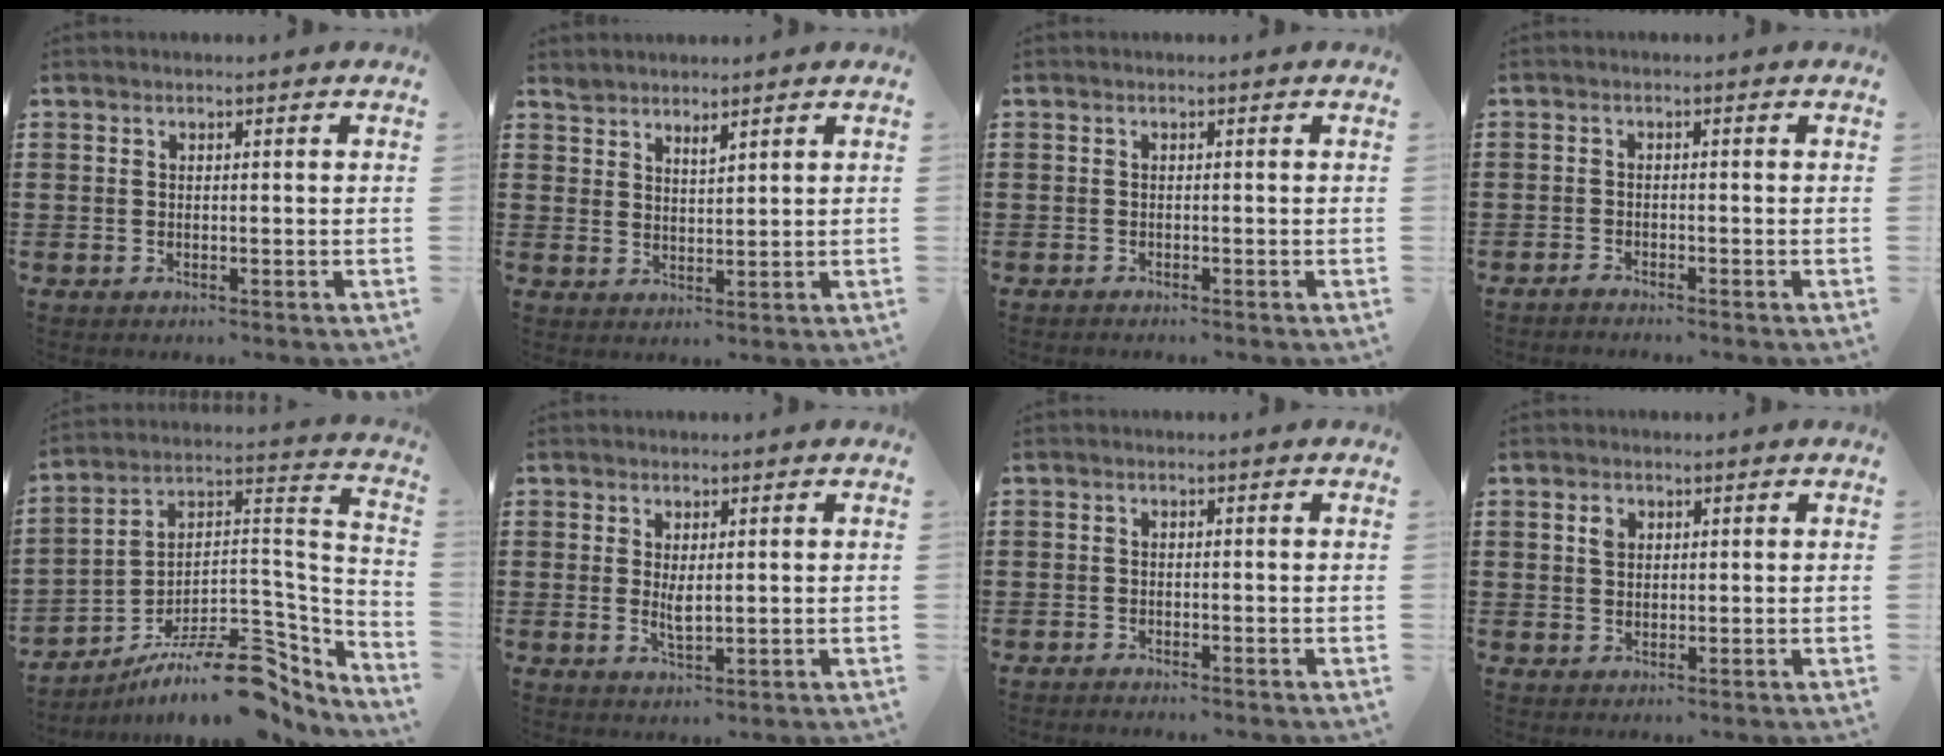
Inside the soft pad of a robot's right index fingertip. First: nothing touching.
{"total": 1.9, "force": [1.9, 0.3, 0.2], "torque": [-0.008, 0.001, 0.035]}
{"total": 0.5, "force": [-0.5, 0.0, 0.0], "torque": [-0.001, -0.001, -0.011]}
{"total": 1.2, "force": [-1.2, 0.0, 0.0], "torque": [-0.004, 0.003, -0.025]}
{"total": 13.1, "force": [-9.2, 4.5, 8.1], "torque": [-0.113, 0.033, -0.160]}
{"total": 2.7, "force": [0.4, 0.7, 2.6], "torque": [-0.051, -0.004, 0.009]}
{"total": 0.9, "force": [-0.9, 0.1, -0.1], "torque": [-0.001, 0.002, -0.019]}
{"total": 1.9, "force": [0.7, 1.4, 1.0], "torque": [-0.025, 0.007, 0.014]}